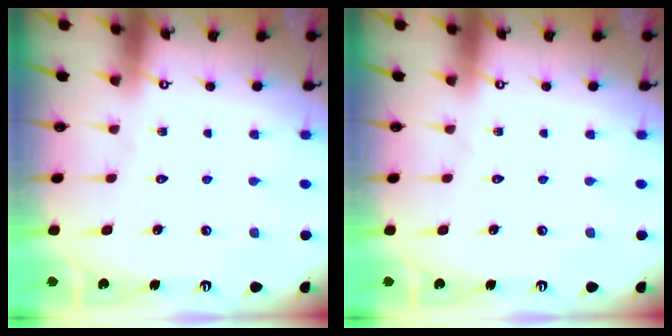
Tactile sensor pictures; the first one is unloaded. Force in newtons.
{"total": 0.0}